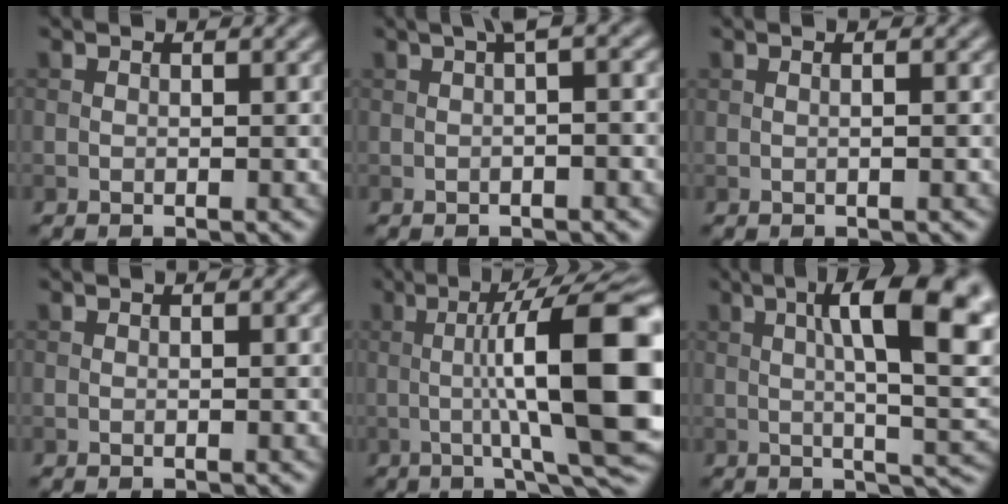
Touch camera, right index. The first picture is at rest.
{"total": 3.1, "force": [0.5, 0.7, 3.0], "torque": [-0.036, 0.015, 0.005]}
{"total": 1.0, "force": [0.1, 0.3, 0.9], "torque": [-0.009, -0.003, -0.001]}
{"total": 0.0}
{"total": 15.4, "force": [0.3, 3.3, 15.0], "torque": [-0.195, 0.014, 0.003]}
{"total": 12.8, "force": [2.8, 3.5, 12.0], "torque": [-0.155, 0.001, 0.042]}